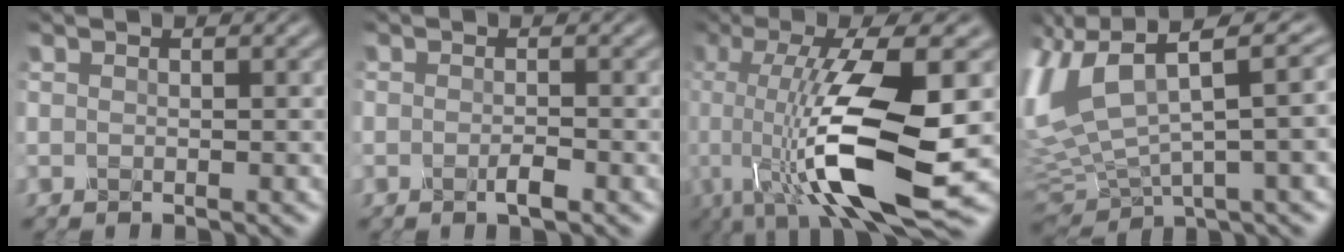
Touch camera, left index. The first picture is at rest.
{"total": 1.3, "force": [-0.6, 0.5, 1.0], "torque": [-0.018, 0.001, -0.012]}
{"total": 13.7, "force": [-2.2, 4.0, 12.9], "torque": [-0.229, -0.012, -0.034]}
{"total": 13.1, "force": [4.7, 6.6, 10.3], "torque": [-0.246, 0.013, 0.101]}